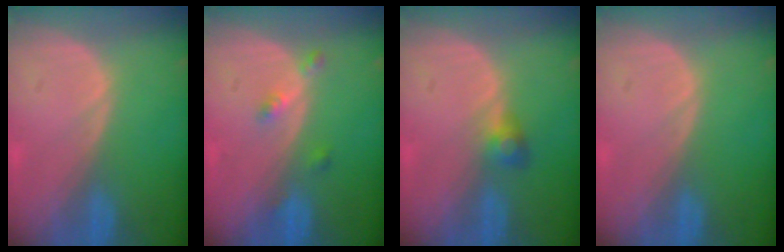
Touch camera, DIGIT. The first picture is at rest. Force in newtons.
{"total": 2.7, "press": 2.3, "slide": 1.5}
{"total": 2.5, "press": 2.5, "slide": 0.5}
{"total": 0.0}